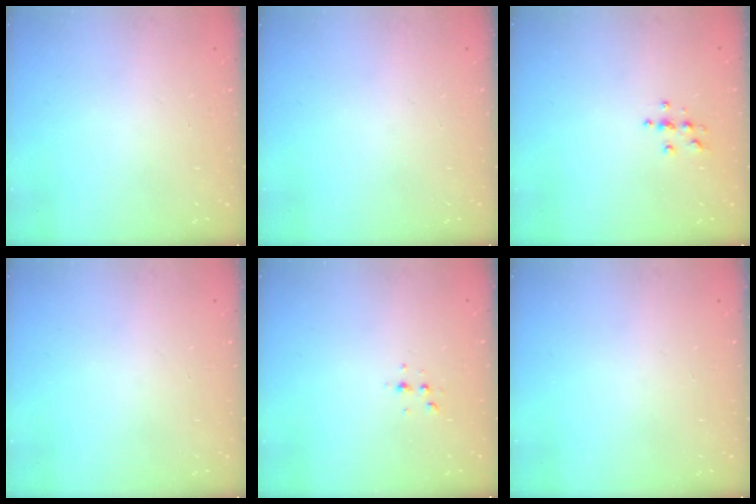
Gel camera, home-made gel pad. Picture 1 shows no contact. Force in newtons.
{"total": 0.0}
{"total": 3.9, "press": 3.8, "slide": 0.4}
{"total": 0.0}
{"total": 3.6, "press": 3.1, "slide": 1.7}
{"total": 0.0}